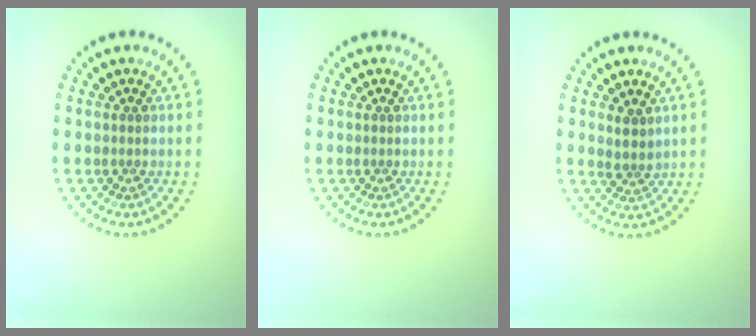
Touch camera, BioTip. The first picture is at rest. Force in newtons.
{"total": 0.0}
{"total": 1.7, "press": 1.4, "slide": 0.9}